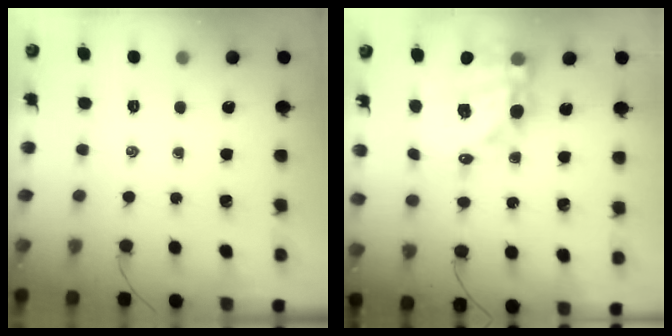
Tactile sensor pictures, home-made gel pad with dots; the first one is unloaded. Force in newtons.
{"total": 18.1, "press": 17.6, "slide": 4.1}